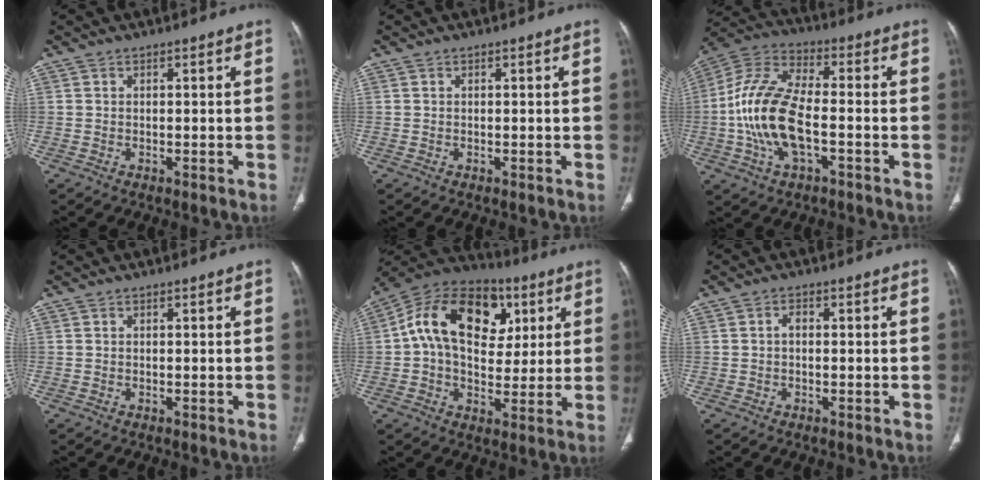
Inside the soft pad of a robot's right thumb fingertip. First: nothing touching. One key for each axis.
{"total": 0.0}
{"total": 15.6, "fx": -3.1, "fy": 7.3, "fz": 13.5, "tx": -0.283, "ty": 0.029, "tz": -0.061}
{"total": 0.0}
{"total": 20.7, "fx": 5.3, "fy": 13.9, "fz": 14.4, "tx": -0.218, "ty": 0.012, "tz": 0.076}
{"total": 1.4, "fx": -0.1, "fy": 0.9, "fz": 1.0, "tx": -0.013, "ty": 0.004, "tz": -0.005}